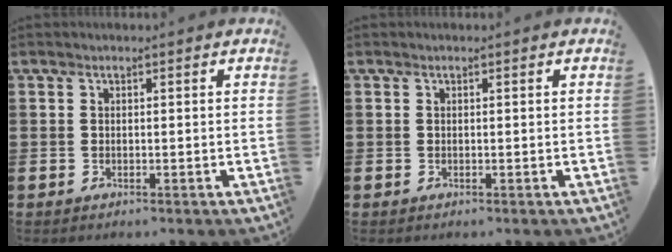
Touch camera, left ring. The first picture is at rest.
{"total": 0.0}